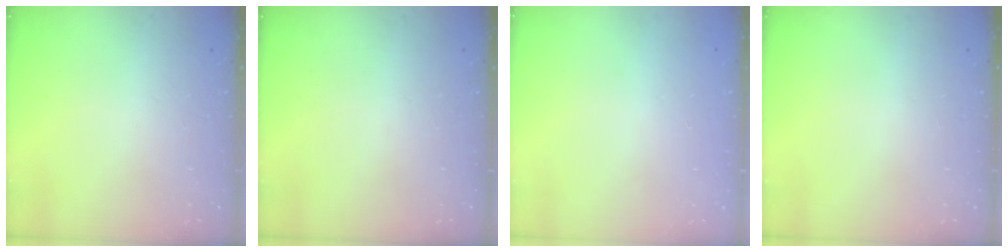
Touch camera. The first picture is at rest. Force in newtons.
{"total": 0.0}
{"total": 0.0}
{"total": 0.0}